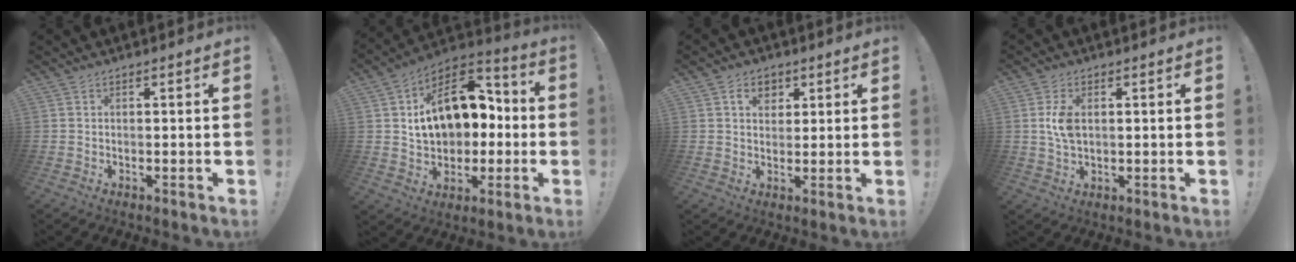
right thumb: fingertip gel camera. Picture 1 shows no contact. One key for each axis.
{"total": 19.0, "fx": 3.3, "fy": 13.2, "fz": 13.3, "tx": -0.201, "ty": 0.001, "tz": 0.070}
{"total": 5.8, "fx": 2.5, "fy": 4.3, "fz": 2.8, "tx": -0.028, "ty": -0.003, "tz": 0.042}
{"total": 5.6, "fx": 0.7, "fy": 3.3, "fz": 4.4, "tx": -0.085, "ty": -0.003, "tz": 0.008}